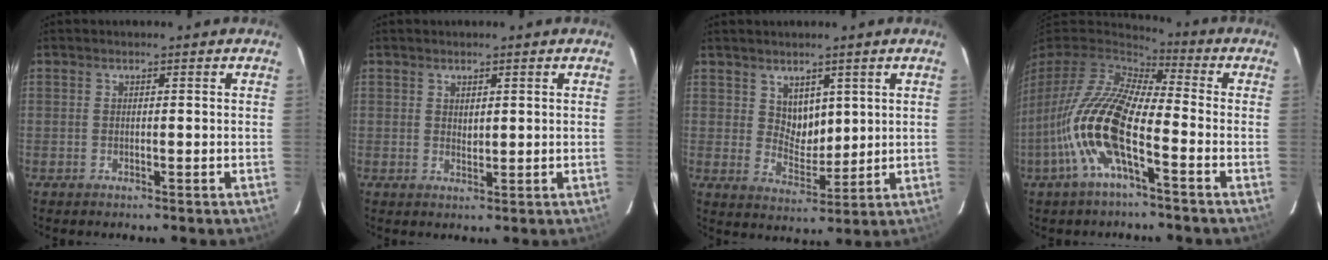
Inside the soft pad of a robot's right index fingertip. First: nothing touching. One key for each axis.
{"total": 1.4, "fx": 0.9, "fy": 0.8, "fz": 0.7, "tx": -0.008, "ty": 0.001, "tz": 0.017}
{"total": 5.3, "fx": 2.8, "fy": 3.9, "fz": 2.2, "tx": -0.028, "ty": 0.000, "tz": 0.059}
{"total": 16.8, "fx": -6.1, "fy": 5.1, "fz": 14.7, "tx": -0.301, "ty": -0.015, "tz": -0.130}